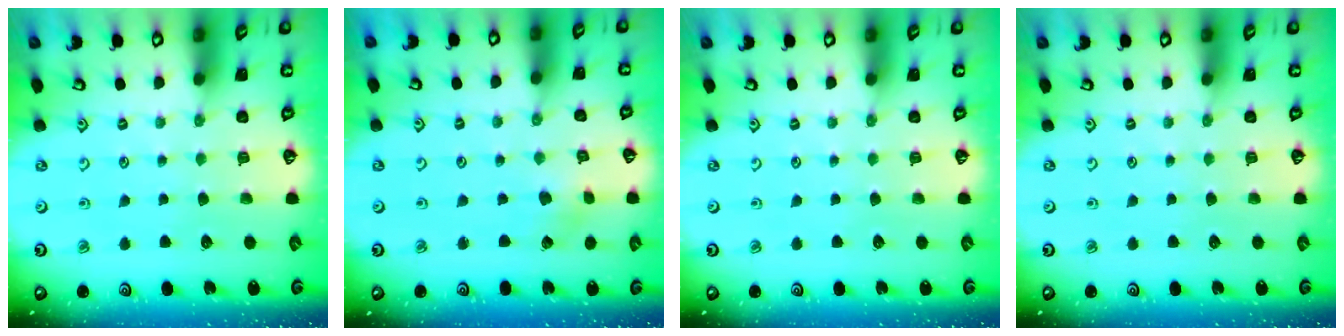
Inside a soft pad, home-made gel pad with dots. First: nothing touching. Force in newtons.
{"total": 2.3, "press": 2.3, "slide": 0.4}
{"total": 0.0}
{"total": 0.0}